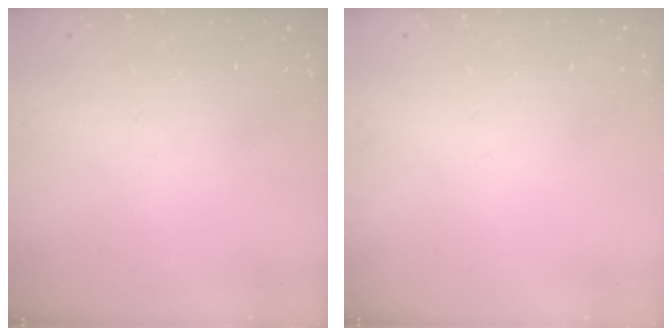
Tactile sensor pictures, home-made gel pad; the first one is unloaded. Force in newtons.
{"total": 0.0}